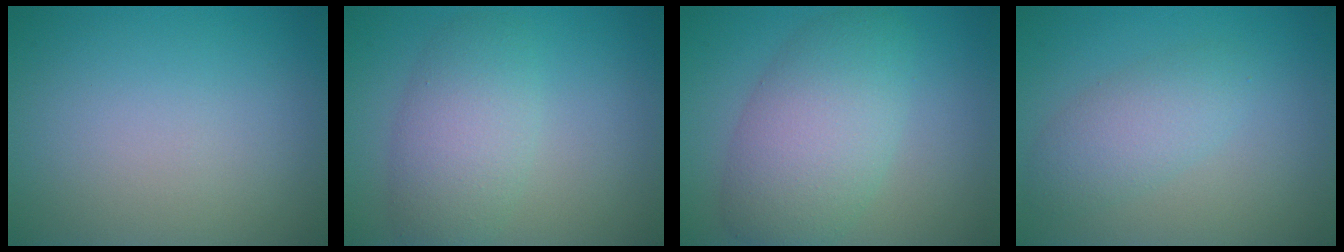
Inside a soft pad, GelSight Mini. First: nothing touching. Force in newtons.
{"total": 4.6, "press": 4.6, "slide": 0.2}
{"total": 5.4, "press": 5.4, "slide": 0.5}
{"total": 3.1, "press": 3.1, "slide": 0.1}